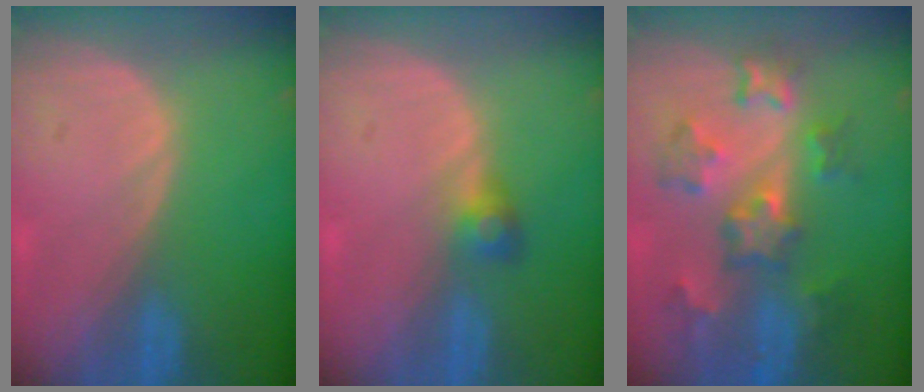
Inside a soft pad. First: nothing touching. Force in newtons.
{"total": 2.6, "press": 2.5, "slide": 0.7}
{"total": 8.6, "press": 7.7, "slide": 3.7}